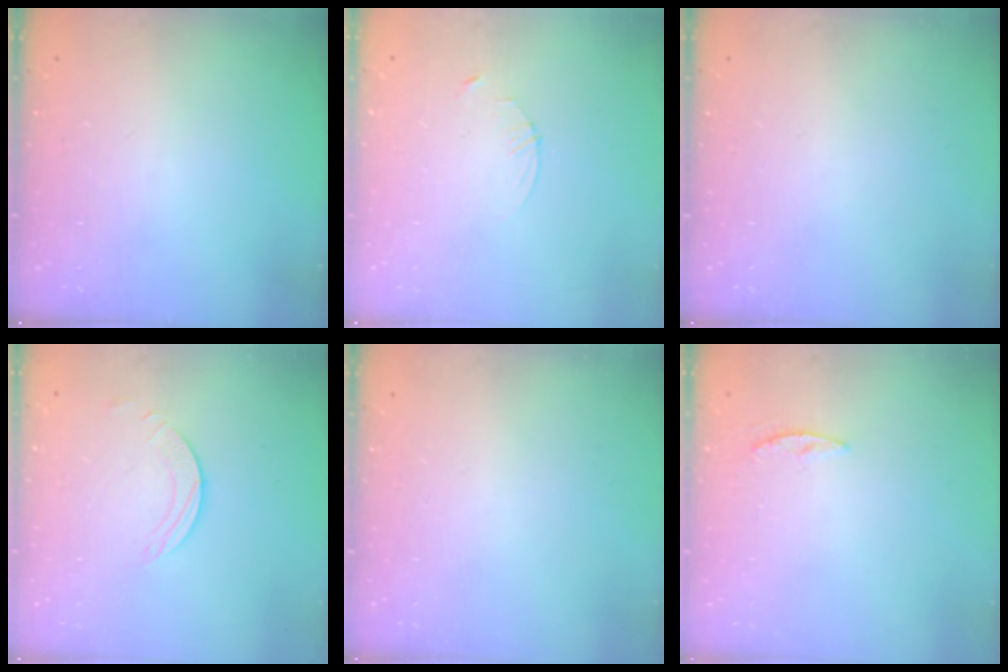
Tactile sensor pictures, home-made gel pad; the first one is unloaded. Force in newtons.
{"total": 2.3, "press": 2.3, "slide": 0.3}
{"total": 0.0}
{"total": 2.0, "press": 2.0, "slide": 0.2}
{"total": 0.0}
{"total": 3.5, "press": 3.5, "slide": 0.4}